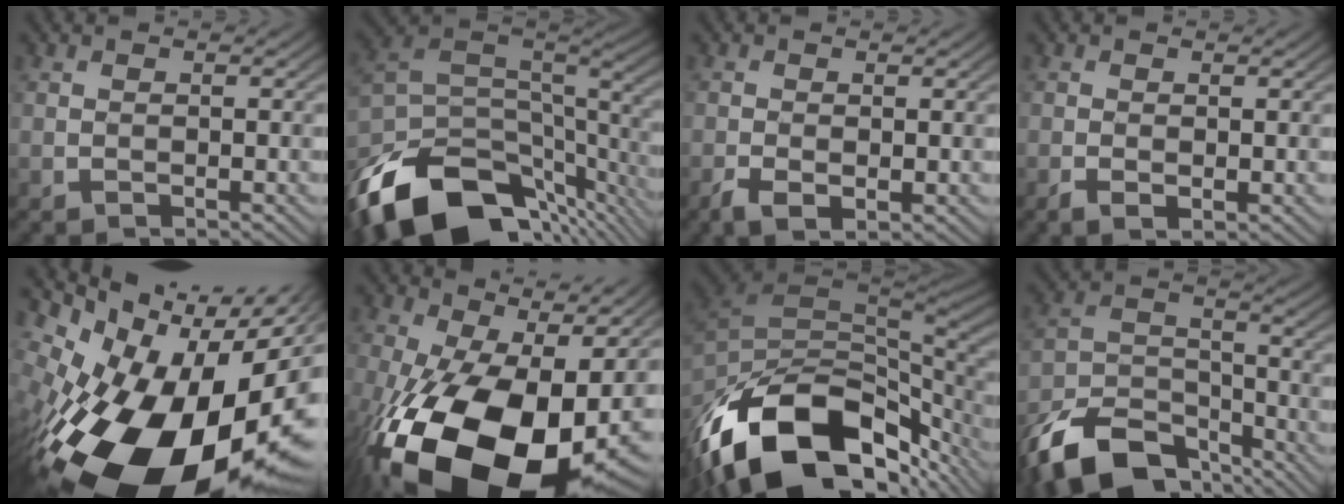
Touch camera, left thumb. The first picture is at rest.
{"total": 17.1, "force": [-9.6, 8.7, 11.2], "torque": [-0.259, -0.032, -0.150]}
{"total": 2.3, "force": [-0.8, 1.1, 1.8], "torque": [-0.043, -0.008, -0.015]}
{"total": 1.5, "force": [-0.3, 0.7, 1.2], "torque": [-0.026, -0.005, -0.006]}
{"total": 22.8, "force": [-6.4, 13.4, 17.3], "torque": [-0.316, -0.076, -0.079]}
{"total": 23.1, "force": [-6.1, 12.7, 18.3], "torque": [-0.344, -0.054, -0.076]}
{"total": 18.3, "force": [-9.6, 9.5, 12.3], "torque": [-0.251, -0.028, -0.157]}
{"total": 14.5, "force": [-10.8, 6.6, 7.2], "torque": [-0.156, -0.009, -0.200]}